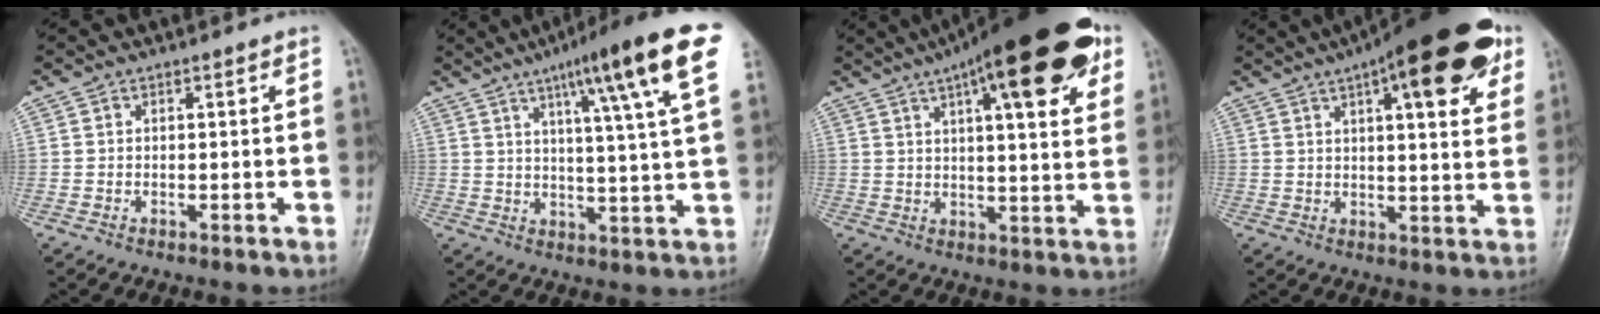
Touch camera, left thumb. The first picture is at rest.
{"total": 17.4, "force": [8.4, 1.9, 15.1], "torque": [-0.212, -0.016, 0.115]}
{"total": 23.3, "force": [11.6, 6.7, 19.0], "torque": [-0.261, -0.003, 0.165]}
{"total": 20.8, "force": [10.3, 6.4, 16.9], "torque": [-0.220, -0.007, 0.141]}